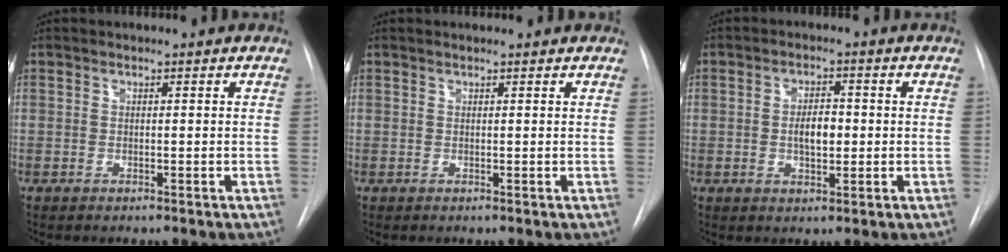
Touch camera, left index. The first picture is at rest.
{"total": 1.9, "force": [1.7, 0.5, 0.8], "torque": [-0.011, 0.018, 0.019]}
{"total": 4.1, "force": [-0.3, 1.9, 3.7], "torque": [-0.060, 0.001, -0.003]}